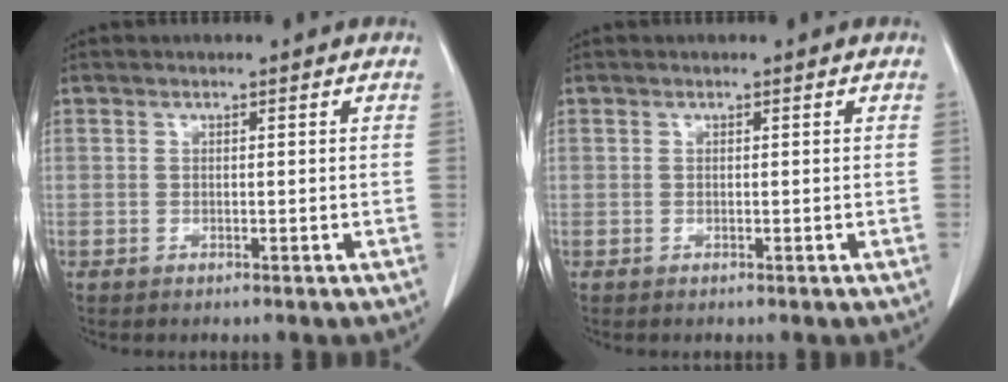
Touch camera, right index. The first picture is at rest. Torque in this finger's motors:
{"motor_torque": [0.04, -0.01, 0.02, 0.01]}